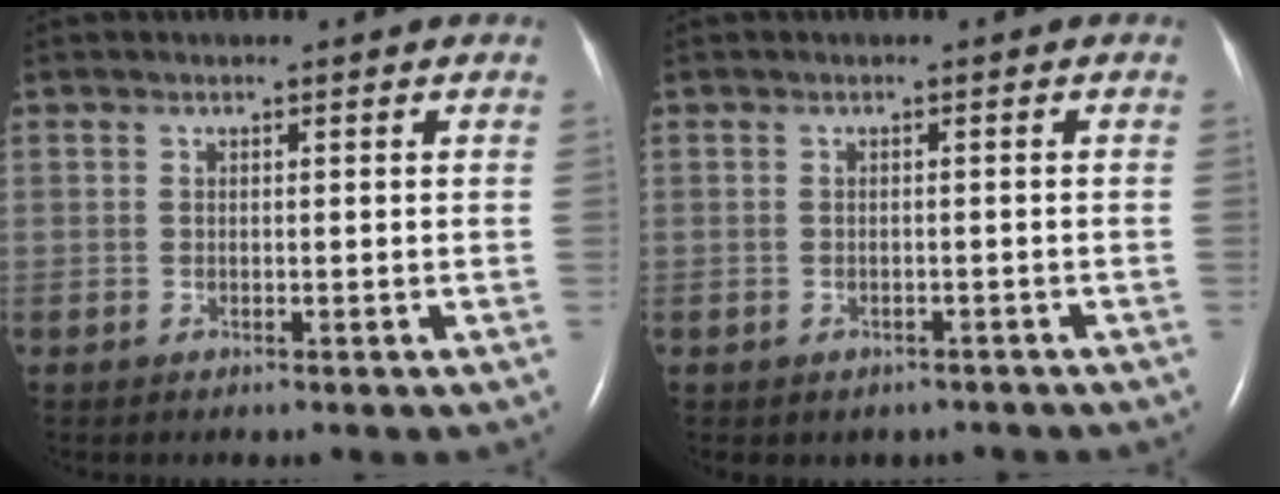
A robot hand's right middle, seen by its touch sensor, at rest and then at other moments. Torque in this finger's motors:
{"motor_torque": [-0.12, 0.05, 0.02, 0.00]}